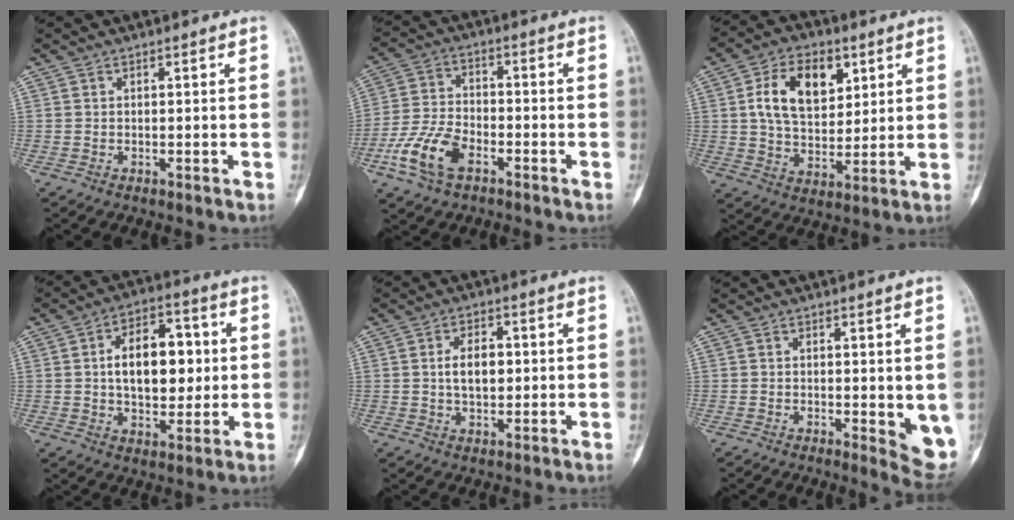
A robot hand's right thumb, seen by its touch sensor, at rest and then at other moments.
{"total": 10.6, "force": [-5.1, 5.7, 7.2], "torque": [-0.153, 0.020, -0.101]}
{"total": 13.7, "force": [4.5, 8.7, 9.5], "torque": [-0.132, -0.011, 0.083]}
{"total": 14.4, "force": [1.5, 8.6, 11.4], "torque": [-0.136, 0.012, 0.021]}
{"total": 5.9, "force": [0.5, 3.6, 4.6], "torque": [-0.065, 0.003, 0.008]}
{"total": 5.7, "force": [-0.1, 2.1, 5.3], "torque": [-0.049, -0.014, 0.001]}